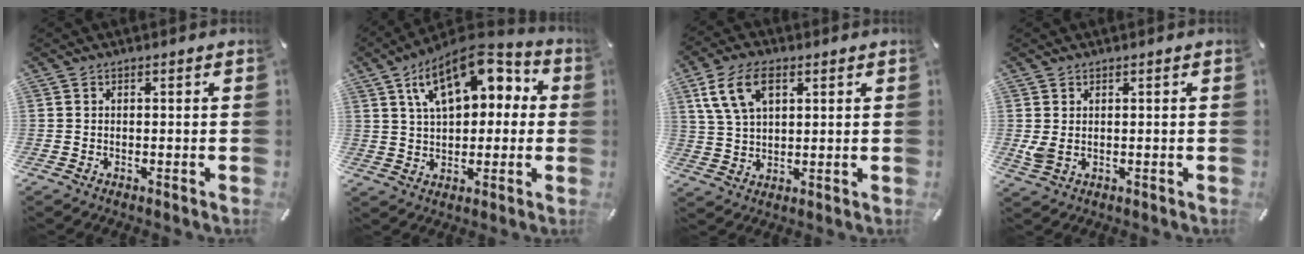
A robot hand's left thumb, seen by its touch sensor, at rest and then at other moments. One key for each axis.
{"total": 15.7, "fx": 7.0, "fy": 9.3, "fz": 10.6, "tx": -0.178, "ty": -0.018, "tz": 0.121}
{"total": 9.5, "fx": 4.1, "fy": 5.8, "fz": 6.2, "tx": -0.147, "ty": 0.007, "tz": 0.078}
{"total": 2.4, "fx": 0.6, "fy": 1.6, "fz": 1.6, "tx": -0.030, "ty": -0.004, "tz": 0.009}